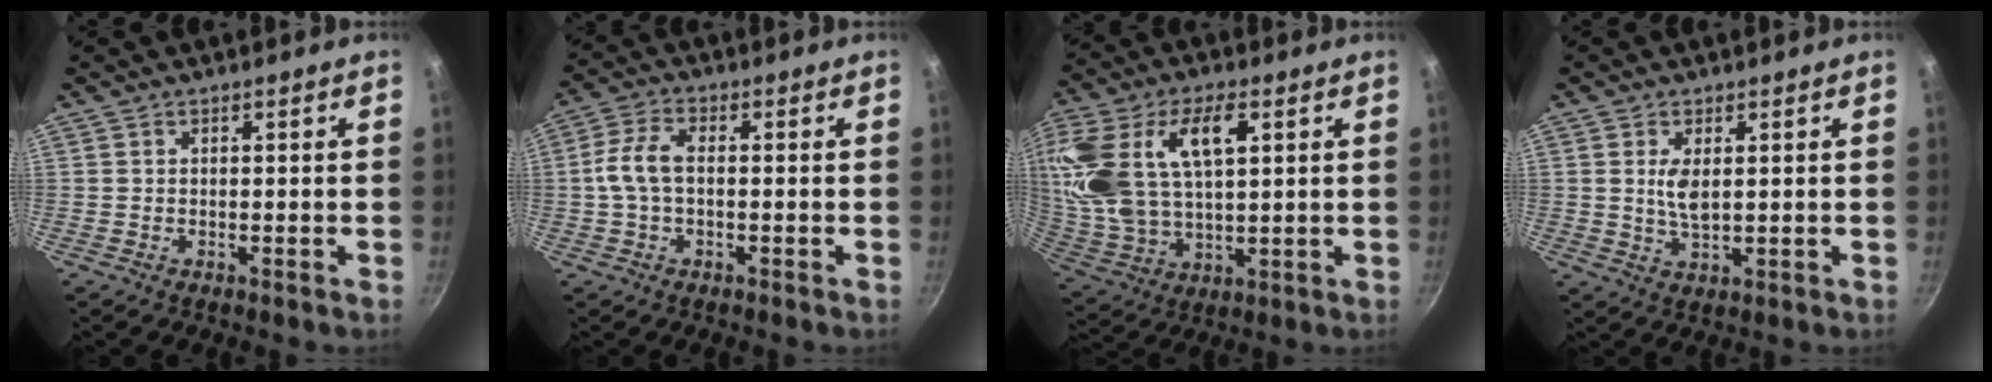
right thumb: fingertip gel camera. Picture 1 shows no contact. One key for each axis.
{"total": 6.4, "fx": -0.2, "fy": 3.5, "fz": 5.3, "tx": -0.121, "ty": 0.021, "tz": -0.008}
{"total": 24.1, "fx": 6.7, "fy": 12.8, "fz": 19.3, "tx": -0.437, "ty": 0.013, "tz": 0.129}
{"total": 4.2, "fx": 0.8, "fy": 2.0, "fz": 3.6, "tx": -0.070, "ty": -0.011, "tz": 0.022}